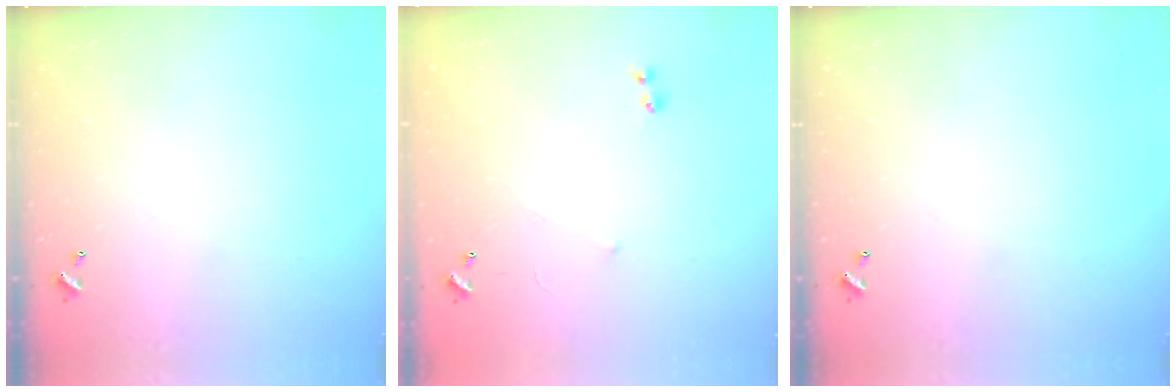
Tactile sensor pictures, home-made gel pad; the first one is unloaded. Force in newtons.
{"total": 6.4, "press": 6.4, "slide": 1.0}
{"total": 0.0}